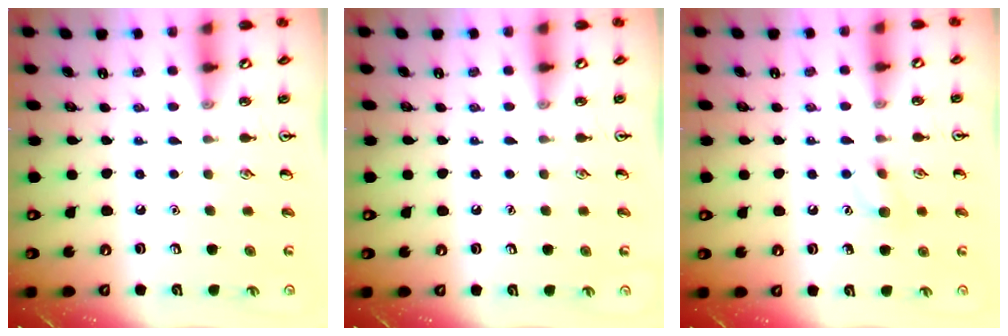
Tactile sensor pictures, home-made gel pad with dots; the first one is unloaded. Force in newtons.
{"total": 0.0}
{"total": 6.7, "press": 6.6, "slide": 1.3}